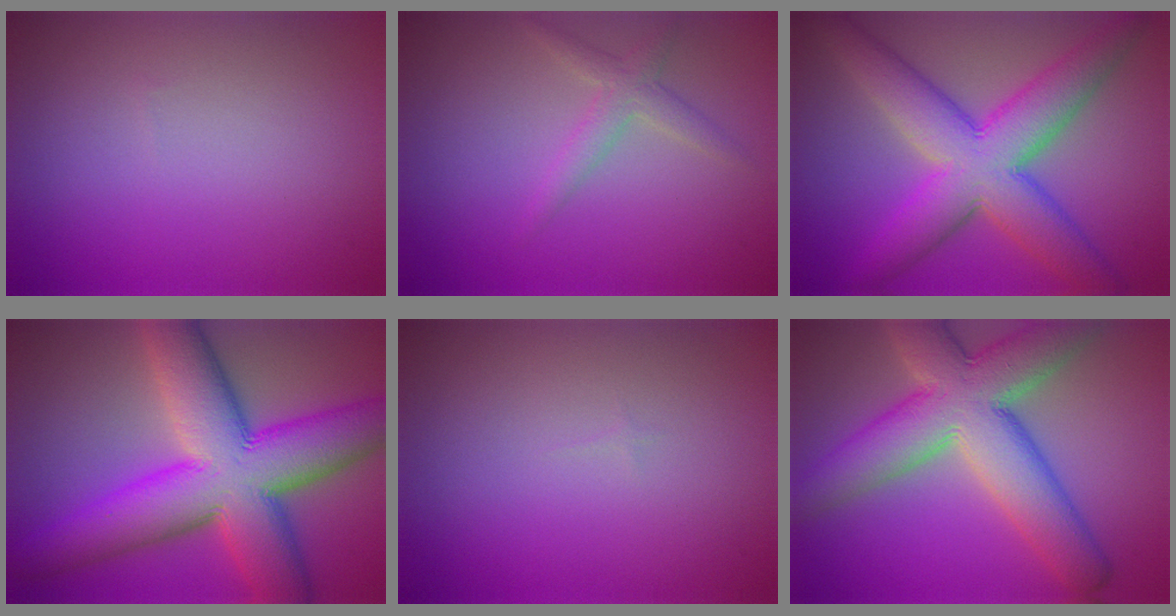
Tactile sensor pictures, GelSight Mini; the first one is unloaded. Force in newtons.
{"total": 2.0, "press": 2.0, "slide": 0.0}
{"total": 9.7, "press": 9.7, "slide": 0.2}
{"total": 14.4, "press": 14.4, "slide": 0.3}
{"total": 0.0}
{"total": 11.1, "press": 11.1, "slide": 0.8}